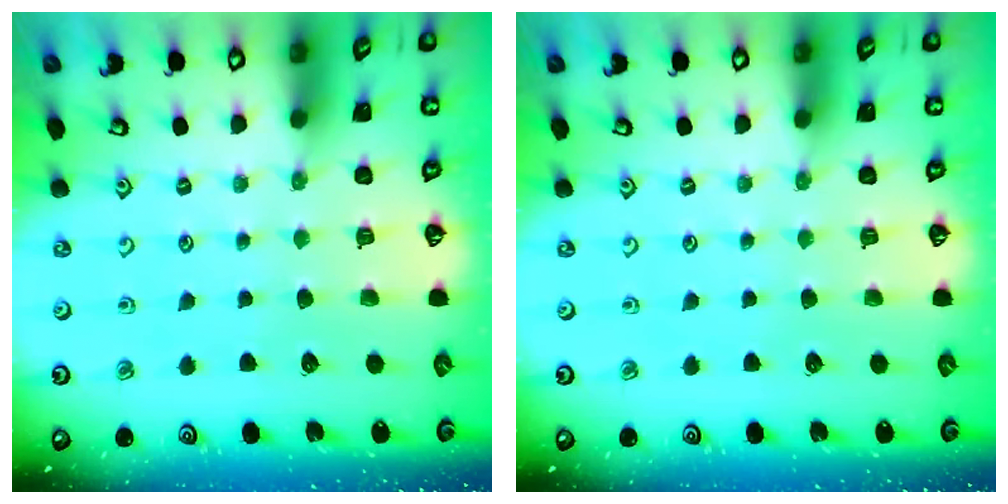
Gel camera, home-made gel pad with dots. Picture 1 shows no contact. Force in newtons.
{"total": 0.0}